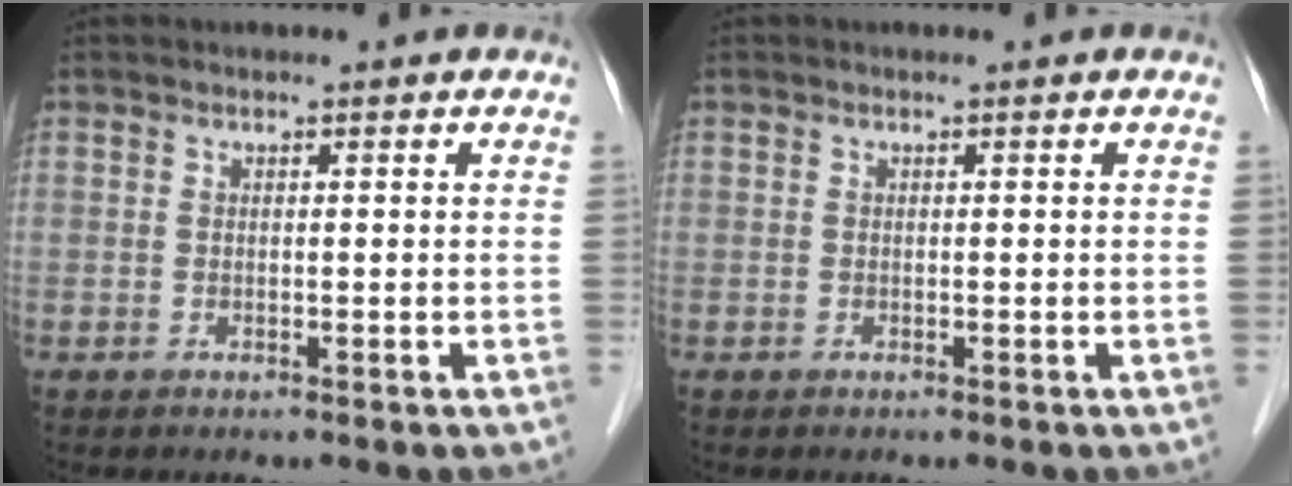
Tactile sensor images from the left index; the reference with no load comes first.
{"total": 0.0}